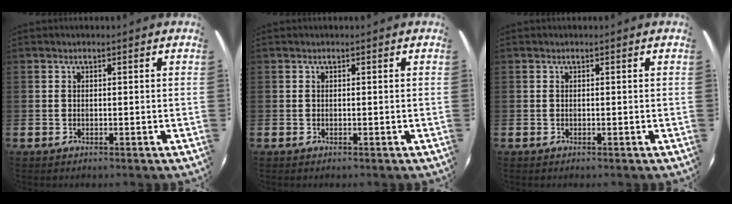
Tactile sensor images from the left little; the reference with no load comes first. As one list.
[{"total": 0.0}, {"total": 0.0}]